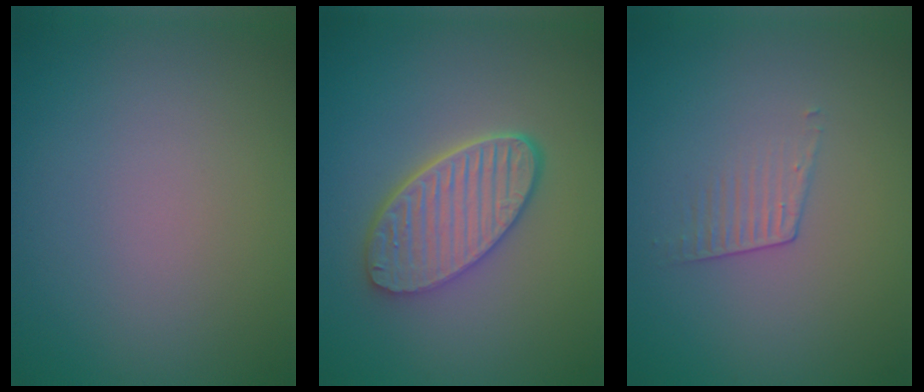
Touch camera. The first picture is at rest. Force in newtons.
{"total": 5.6, "press": 4.4, "slide": 3.5}
{"total": 1.1, "press": 0.4, "slide": 1.1}